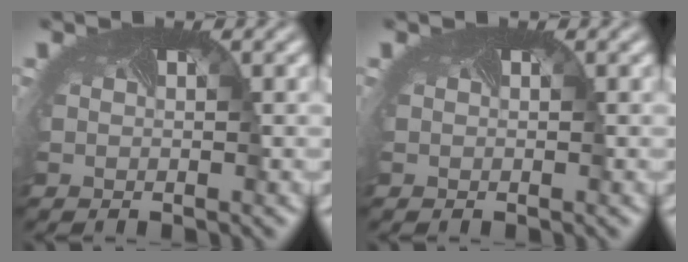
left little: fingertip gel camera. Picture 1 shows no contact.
{"total": 0.0}